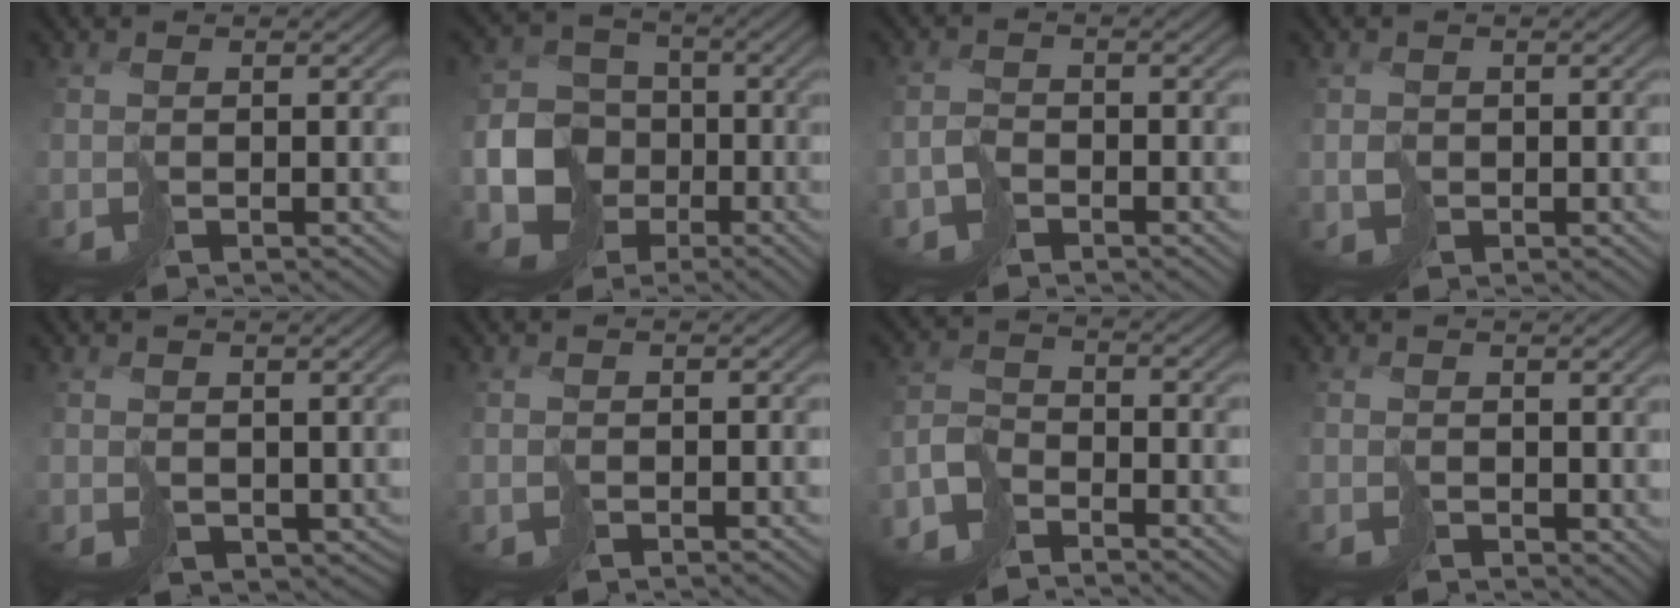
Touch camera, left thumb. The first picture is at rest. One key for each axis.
{"total": 8.9, "fx": -3.1, "fy": 7.6, "fz": 3.4, "tx": -0.068, "ty": -0.025, "tz": -0.071}
{"total": 2.4, "fx": -1.9, "fy": 1.5, "fz": 0.2, "tx": -0.001, "ty": -0.001, "tz": -0.045}
{"total": 1.8, "fx": -0.3, "fy": 1.7, "fz": 0.4, "tx": -0.007, "ty": -0.005, "tz": -0.006}
{"total": 2.7, "fx": 0.9, "fy": 2.2, "fz": 1.2, "tx": -0.038, "ty": -0.016, "tz": 0.021}
{"total": 0.8, "fx": -0.2, "fy": 0.8, "fz": 0.1, "tx": -0.005, "ty": -0.005, "tz": -0.004}
{"total": 4.6, "fx": -4.1, "fy": 2.0, "fz": 0.8, "tx": -0.010, "ty": -0.002, "tz": -0.095}
{"total": 1.8, "fx": 1.0, "fy": 1.3, "fz": 0.6, "tx": -0.017, "ty": -0.005, "tz": 0.022}